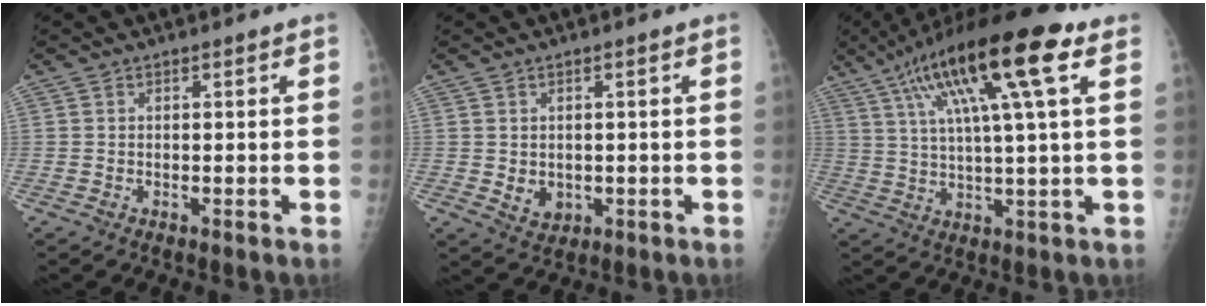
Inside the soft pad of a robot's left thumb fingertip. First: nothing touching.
{"total": 3.8, "force": [-0.4, 3.1, 2.1], "torque": [-0.019, -0.002, 0.007]}
{"total": 19.6, "force": [8.3, 3.5, 17.4], "torque": [-0.302, 0.008, 0.135]}